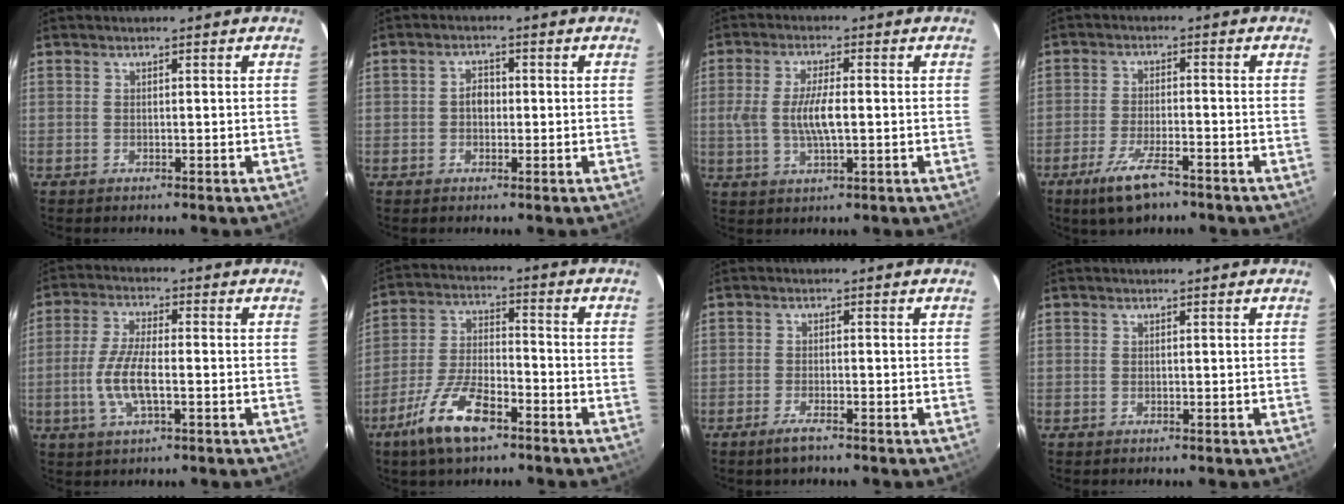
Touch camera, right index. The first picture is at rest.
{"total": 2.4, "force": [-0.3, 2.0, 1.4], "torque": [-0.024, 0.008, -0.007]}
{"total": 7.0, "force": [-0.4, 2.1, 6.7], "torque": [-0.133, -0.001, -0.006]}
{"total": 8.4, "force": [-5.6, 2.3, 5.7], "torque": [-0.134, -0.018, -0.100]}
{"total": 8.1, "force": [-2.0, 2.6, 7.4], "torque": [-0.157, -0.001, -0.041]}
{"total": 12.1, "force": [-7.7, 4.2, 8.4], "torque": [-0.182, -0.006, -0.143]}
{"total": 3.0, "force": [-2.3, 0.5, 1.9], "torque": [-0.049, -0.005, -0.045]}
{"total": 0.0}